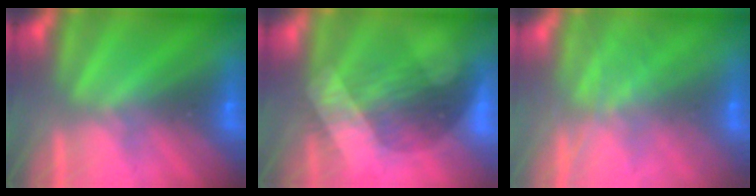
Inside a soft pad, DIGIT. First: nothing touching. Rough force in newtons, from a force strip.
{"total": 3.2}
{"total": 7.4}